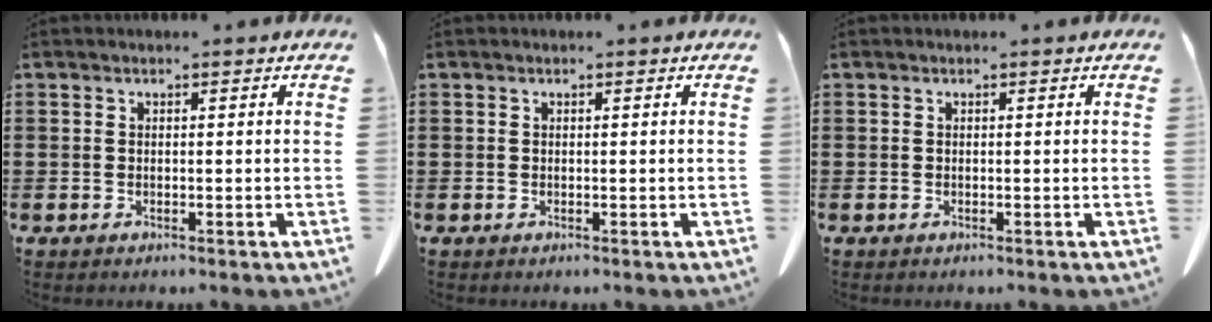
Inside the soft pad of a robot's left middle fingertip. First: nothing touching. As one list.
[{"total": 0.0}, {"total": 0.0}]